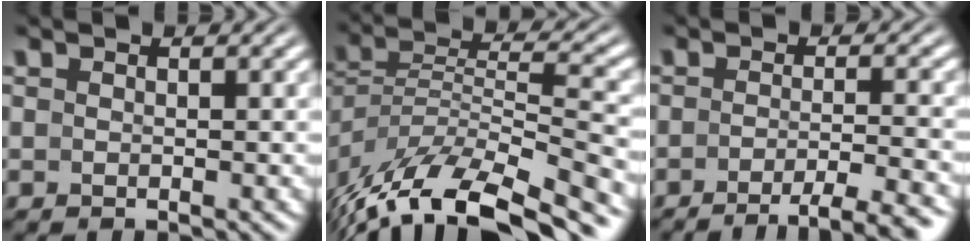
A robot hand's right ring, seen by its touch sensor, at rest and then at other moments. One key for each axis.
{"total": 9.9, "fx": -5.7, "fy": 4.6, "fz": 6.6, "tx": -0.141, "ty": -0.046, "tz": -0.065}
{"total": 5.6, "fx": -4.6, "fy": 1.0, "fz": 3.1, "tx": -0.037, "ty": -0.007, "tz": -0.069}